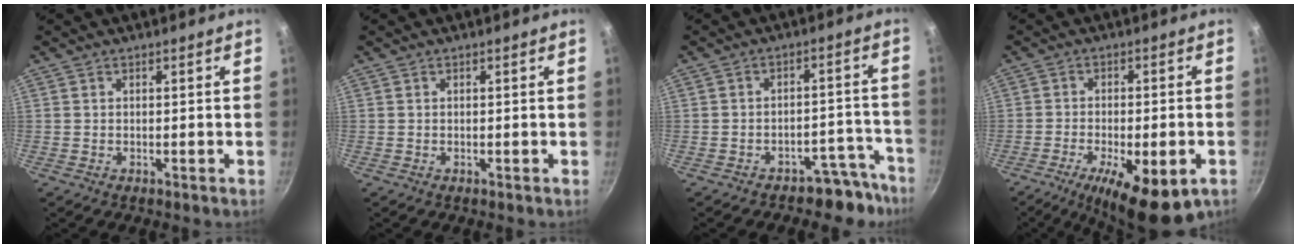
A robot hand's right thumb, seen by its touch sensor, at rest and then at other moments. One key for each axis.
{"total": 0.0}
{"total": 7.6, "fx": -6.3, "fy": 4.1, "fz": 1.3, "tx": 0.062, "ty": 0.084, "tz": -0.075}
{"total": 14.8, "fx": -6.5, "fy": 5.1, "fz": 12.3, "tx": -0.186, "ty": 0.005, "tz": -0.093}